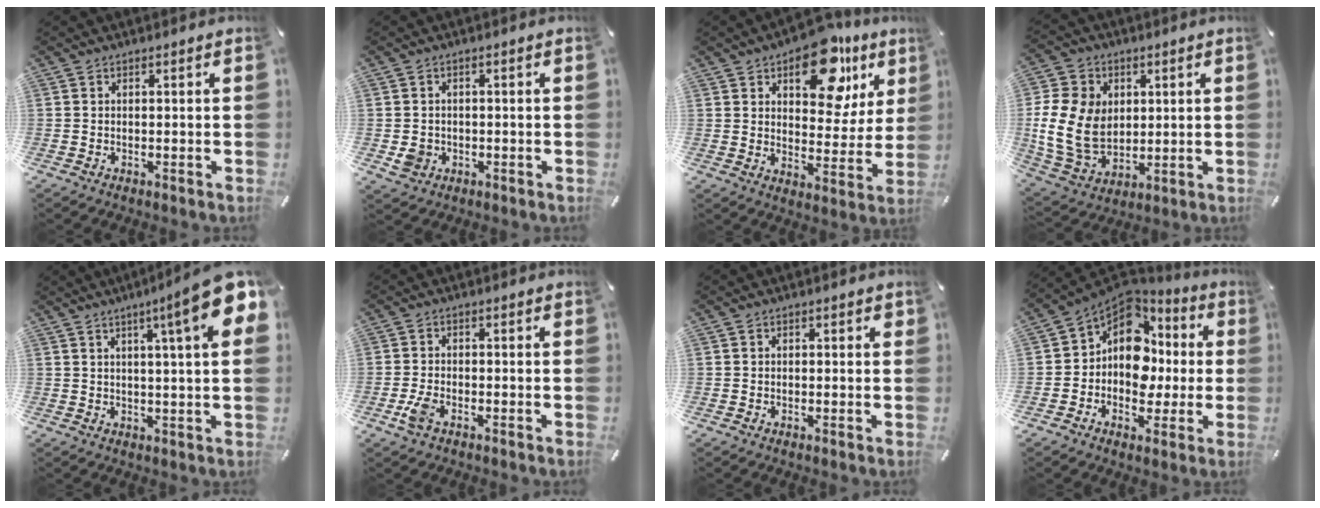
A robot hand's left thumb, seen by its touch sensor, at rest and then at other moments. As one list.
[{"total": 3.6, "force": [-0.9, 3.3, 1.2], "torque": [-0.019, -0.002, -0.017]}, {"total": 17.2, "force": [10.2, 9.5, 10.1], "torque": [-0.131, -0.056, 0.173]}, {"total": 15.8, "force": [0.8, 12.9, 9.1], "torque": [-0.206, -0.001, 0.013]}, {"total": 14.2, "force": [6.4, 1.0, 12.6], "torque": [-0.189, -0.032, 0.092]}, {"total": 3.8, "force": [-1.9, 2.0, 2.7], "torque": [-0.069, -0.002, -0.040]}, {"total": 0.7, "force": [0.0, 0.7, 0.3], "torque": [-0.004, 0.007, -0.001]}, {"total": 11.9, "force": [0.5, 10.2, 6.0], "torque": [-0.108, -0.020, 0.014]}]